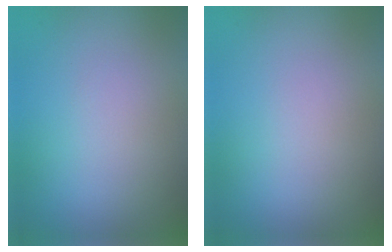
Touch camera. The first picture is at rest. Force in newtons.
{"total": 0.0}